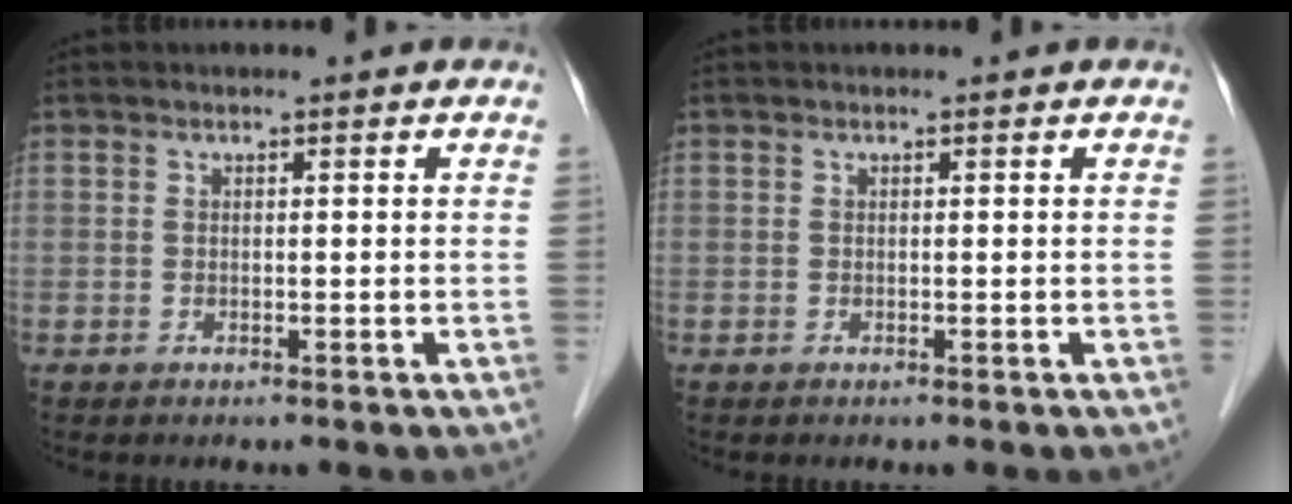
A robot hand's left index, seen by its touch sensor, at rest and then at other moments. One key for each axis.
{"total": 0.0}